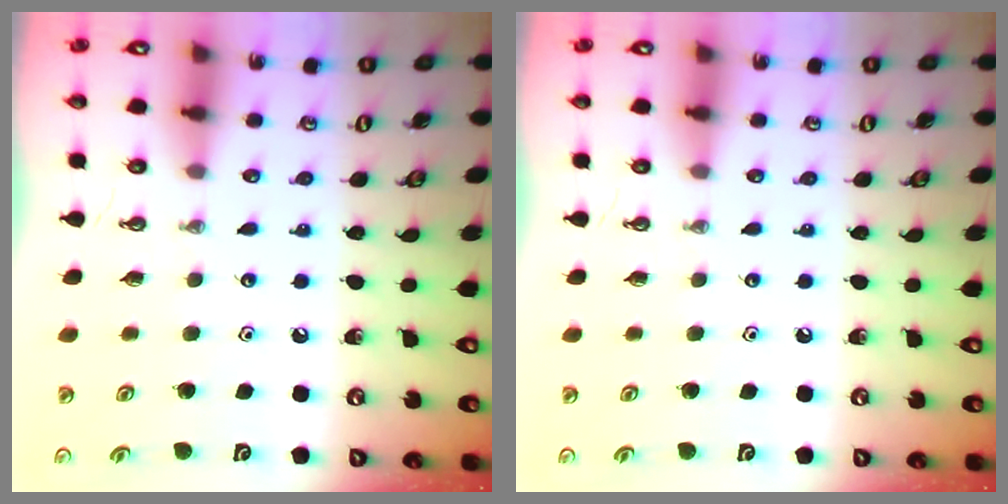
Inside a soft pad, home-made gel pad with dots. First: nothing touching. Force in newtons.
{"total": 0.0}